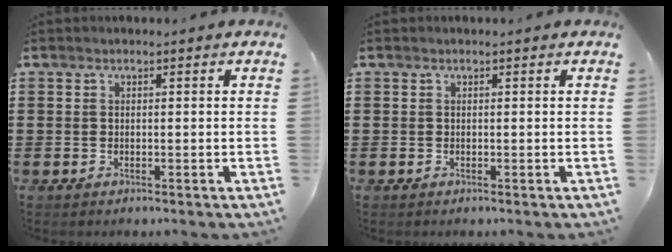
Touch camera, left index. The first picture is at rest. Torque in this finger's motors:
{"motor_torque": [0.00, 0.04, -0.01, -0.01]}